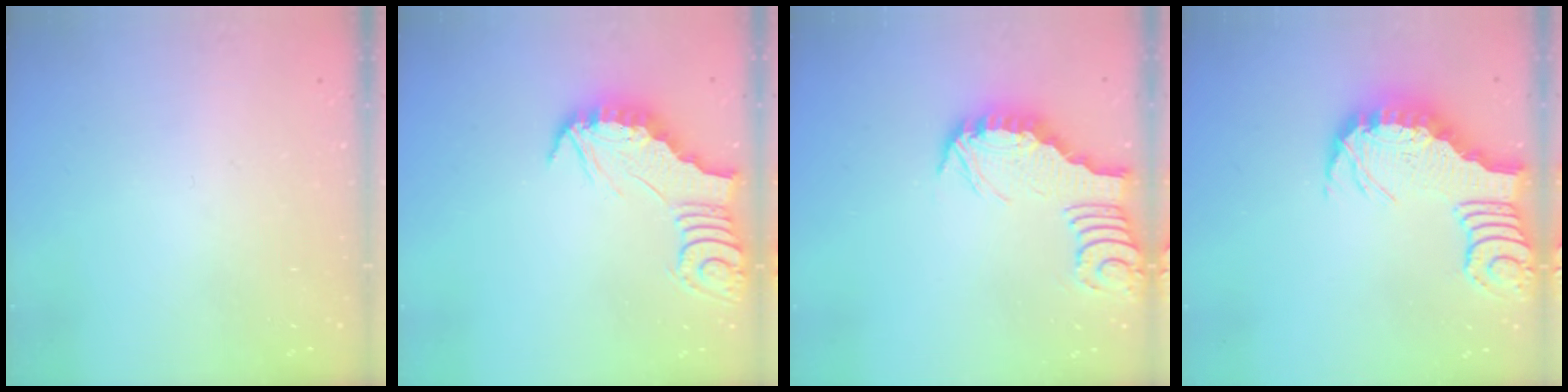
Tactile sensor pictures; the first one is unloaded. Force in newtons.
{"total": 2.8, "press": 2.8, "slide": 0.2}
{"total": 2.6, "press": 2.6, "slide": 0.2}
{"total": 3.3, "press": 3.3, "slide": 0.5}